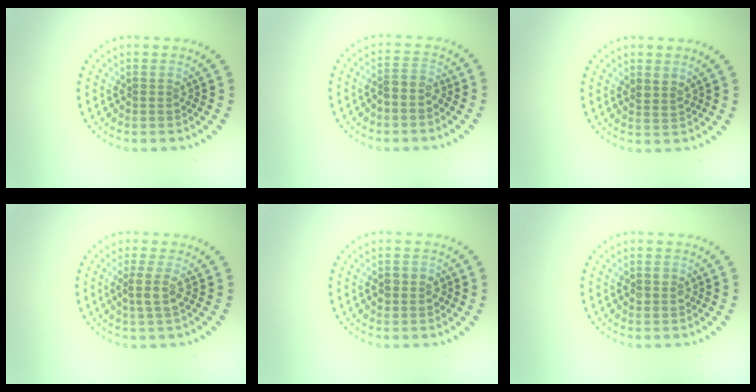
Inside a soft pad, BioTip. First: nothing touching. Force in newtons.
{"total": 2.0, "press": 1.8, "slide": 0.9}
{"total": 1.4, "press": 1.2, "slide": 0.8}
{"total": 2.1, "press": 1.7, "slide": 1.2}
{"total": 1.9, "press": 1.9, "slide": 0.0}
{"total": 1.8, "press": 1.8, "slide": 0.1}